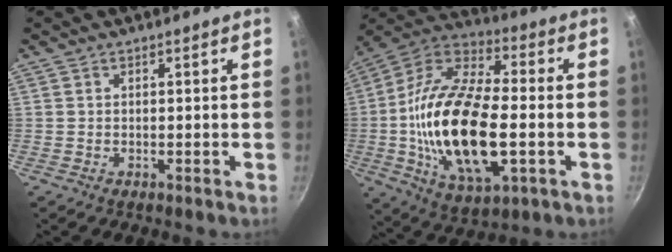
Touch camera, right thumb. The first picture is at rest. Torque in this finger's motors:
{"motor_torque": [-0.45, 2.01, 2.29, -0.48, 0.52]}